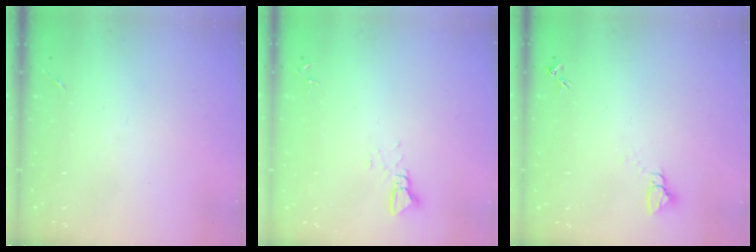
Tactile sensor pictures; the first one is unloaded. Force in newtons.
{"total": 2.4, "press": 2.4, "slide": 0.1}
{"total": 2.8, "press": 2.8, "slide": 0.1}